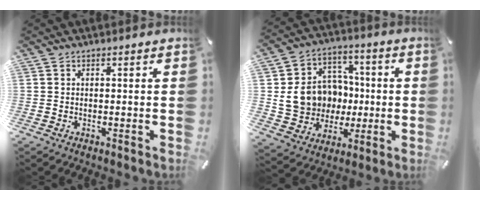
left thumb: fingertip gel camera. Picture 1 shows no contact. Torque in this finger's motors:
{"motor_torque": [1.96, 1.97, 0.77, -0.70, 0.31]}